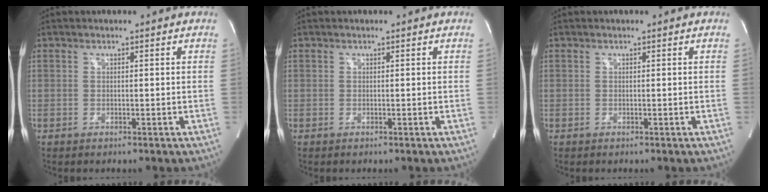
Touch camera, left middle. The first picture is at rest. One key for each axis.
{"total": 0.0}
{"total": 0.0}